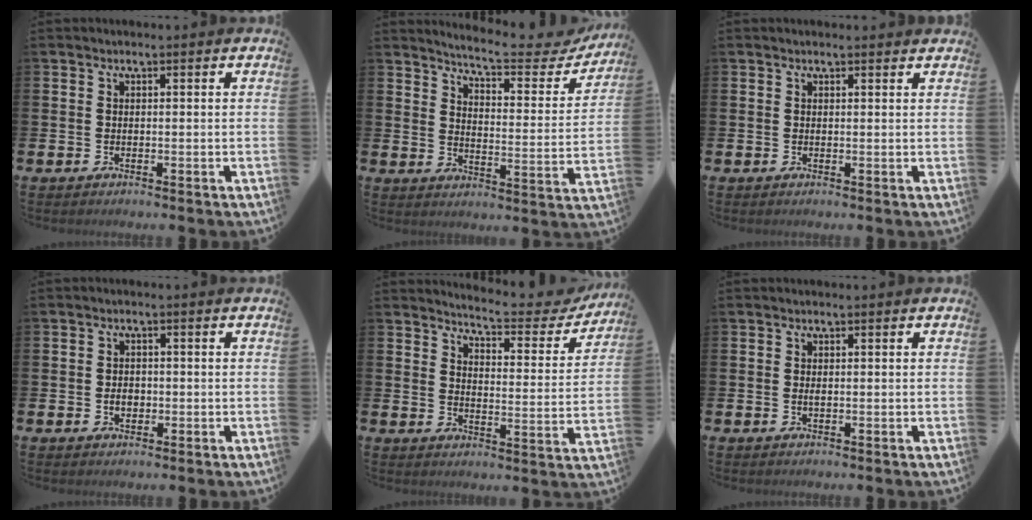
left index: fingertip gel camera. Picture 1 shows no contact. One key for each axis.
{"total": 6.4, "fx": 6.0, "fy": 0.6, "fz": 2.0, "tx": -0.053, "ty": -0.048, "tz": 0.096}
{"total": 0.6, "fx": 0.6, "fy": 0.0, "fz": 0.2, "tx": 0.007, "ty": -0.003, "tz": 0.009}
{"total": 2.1, "fx": -0.3, "fy": 1.5, "fz": 1.3, "tx": -0.013, "ty": 0.001, "tz": -0.012}
{"total": 5.5, "fx": 5.3, "fy": 0.5, "fz": 1.2, "tx": -0.035, "ty": -0.043, "tz": 0.086}
{"total": 0.5, "fx": 0.1, "fy": 0.1, "fz": 0.5, "tx": -0.005, "ty": -0.003, "tz": 0.000}